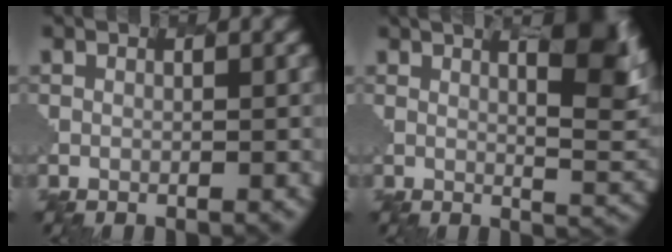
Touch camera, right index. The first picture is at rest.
{"total": 5.3, "force": [4.4, 0.9, 2.9], "torque": [-0.038, 0.025, 0.031]}